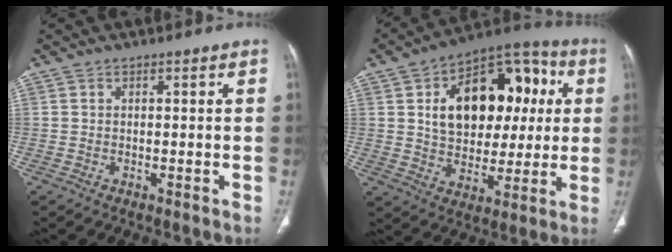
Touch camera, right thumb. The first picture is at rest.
{"total": 22.0, "force": [4.6, 14.2, 16.2], "torque": [-0.194, 0.021, 0.073]}